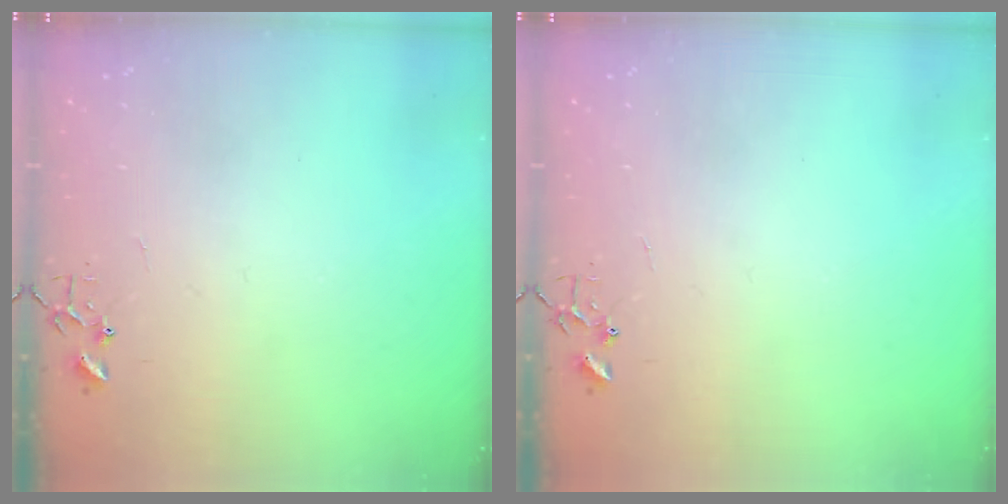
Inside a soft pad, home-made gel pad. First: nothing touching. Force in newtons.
{"total": 0.0}